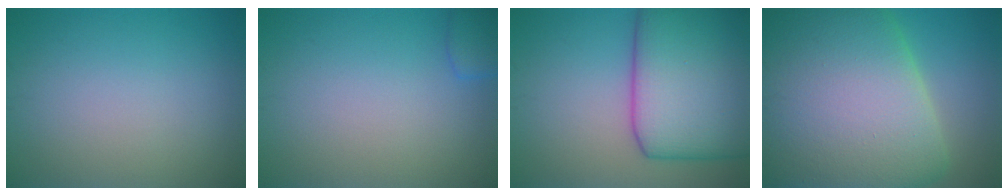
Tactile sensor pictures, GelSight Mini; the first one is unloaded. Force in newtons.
{"total": 1.9, "press": 1.9, "slide": 0.2}
{"total": 13.4, "press": 13.4, "slide": 0.4}
{"total": 20.8, "press": 20.8, "slide": 1.0}